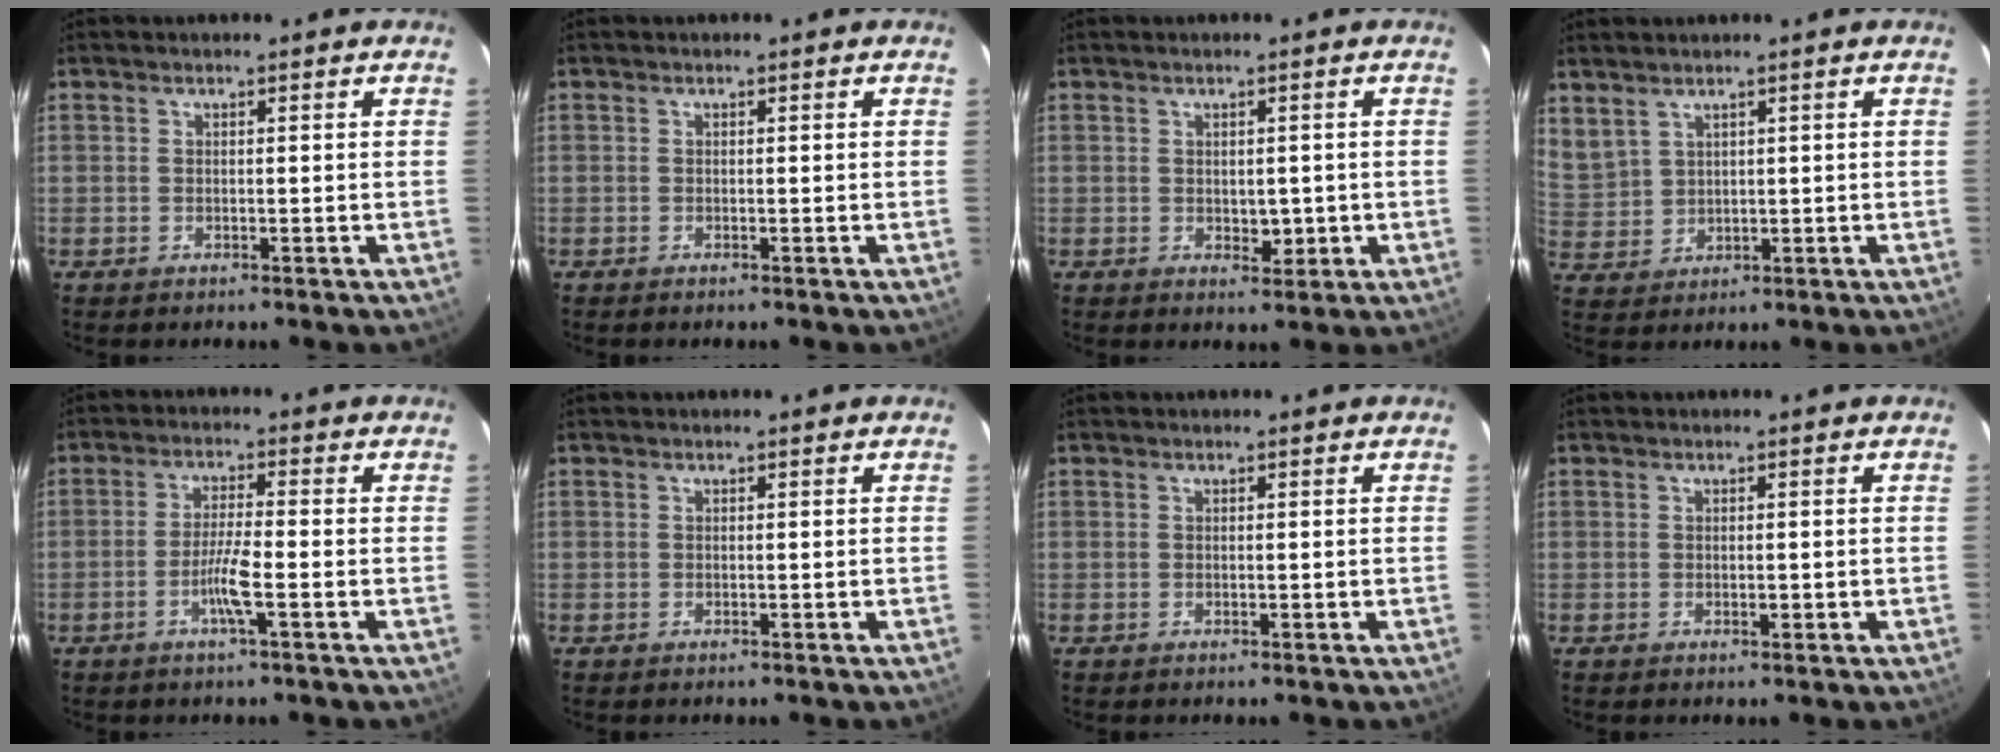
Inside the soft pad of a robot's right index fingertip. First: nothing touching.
{"total": 0.0}
{"total": 2.6, "force": [-0.2, 1.6, 2.0], "torque": [-0.027, -0.002, 0.005]}
{"total": 7.2, "force": [4.6, 4.9, 2.7], "torque": [-0.089, 0.005, 0.115]}
{"total": 4.8, "force": [-1.8, -0.2, 4.5], "torque": [-0.086, -0.005, -0.036]}
{"total": 0.0}
{"total": 0.0}
{"total": 0.8, "force": [-0.1, 0.3, 0.7], "torque": [-0.013, -0.001, 0.000]}